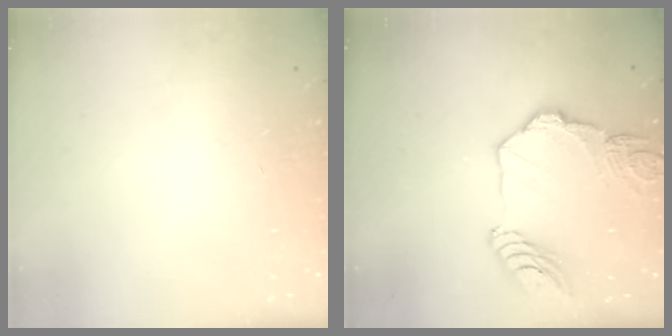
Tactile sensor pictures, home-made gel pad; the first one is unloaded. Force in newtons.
{"total": 15.3, "press": 15.3, "slide": 1.5}